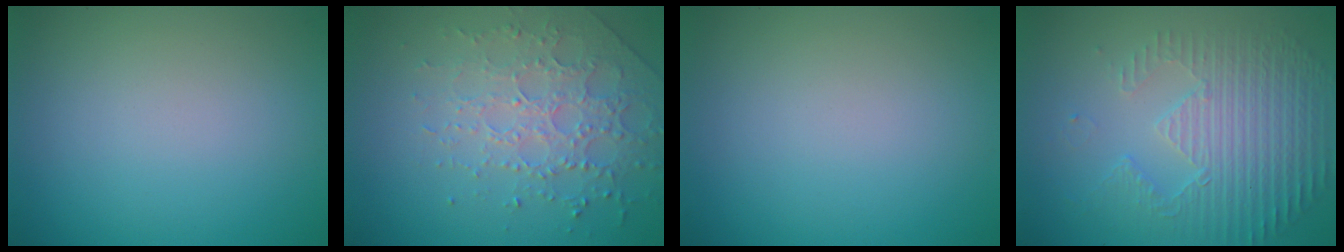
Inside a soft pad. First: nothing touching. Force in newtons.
{"total": 3.7, "press": 3.6, "slide": 1.1}
{"total": 0.0}
{"total": 5.4, "press": 3.6, "slide": 4.0}